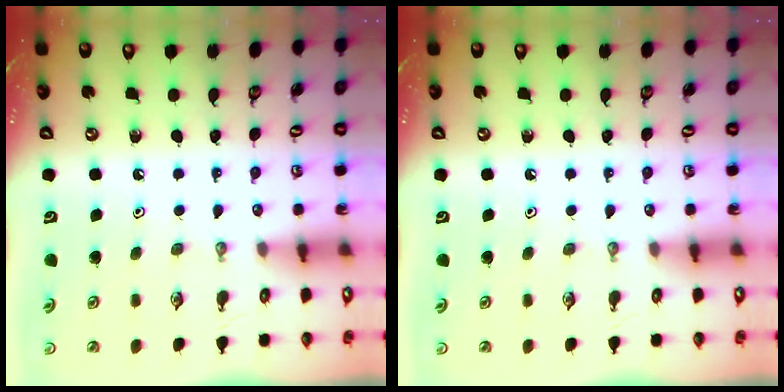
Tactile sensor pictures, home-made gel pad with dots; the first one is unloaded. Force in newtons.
{"total": 0.0}